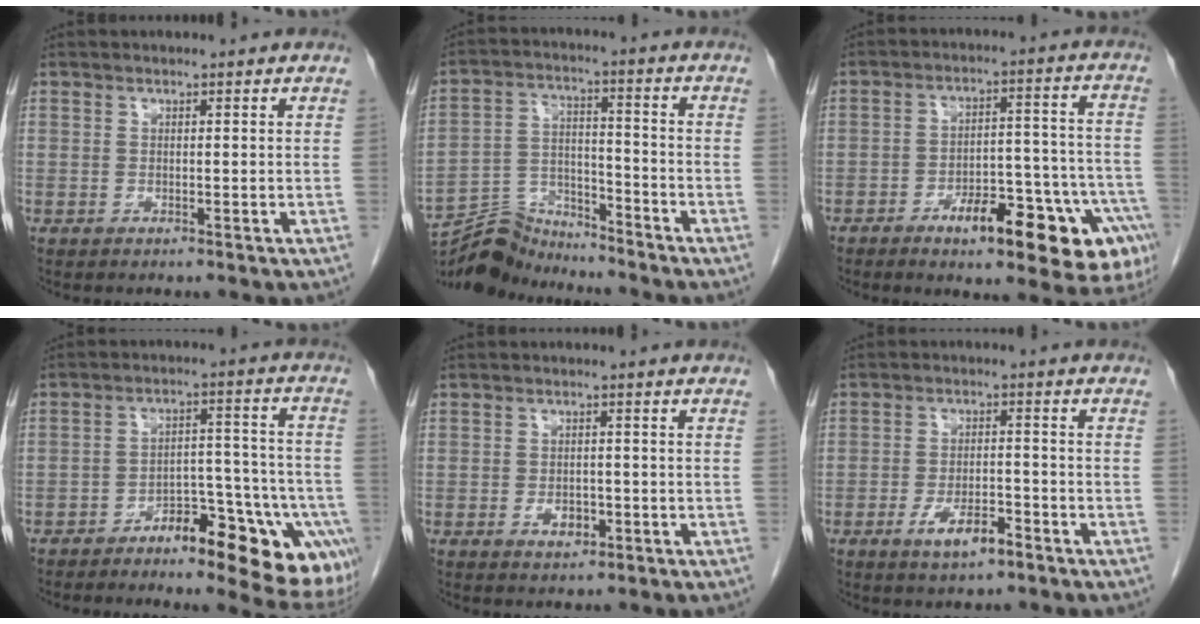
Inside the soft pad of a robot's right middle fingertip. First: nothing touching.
{"total": 8.9, "force": [-8.7, 1.7, 0.3], "torque": [-0.007, 0.012, -0.161]}
{"total": 17.8, "force": [-9.7, 5.3, 13.9], "torque": [-0.103, 0.039, -0.124]}
{"total": 15.1, "force": [-8.8, 4.6, 11.4], "torque": [-0.089, 0.035, -0.117]}
{"total": 2.8, "force": [-1.1, 1.7, 1.9], "torque": [-0.030, 0.004, -0.012]}
{"total": 5.4, "force": [-3.2, 1.8, 4.1], "torque": [-0.075, -0.002, -0.051]}